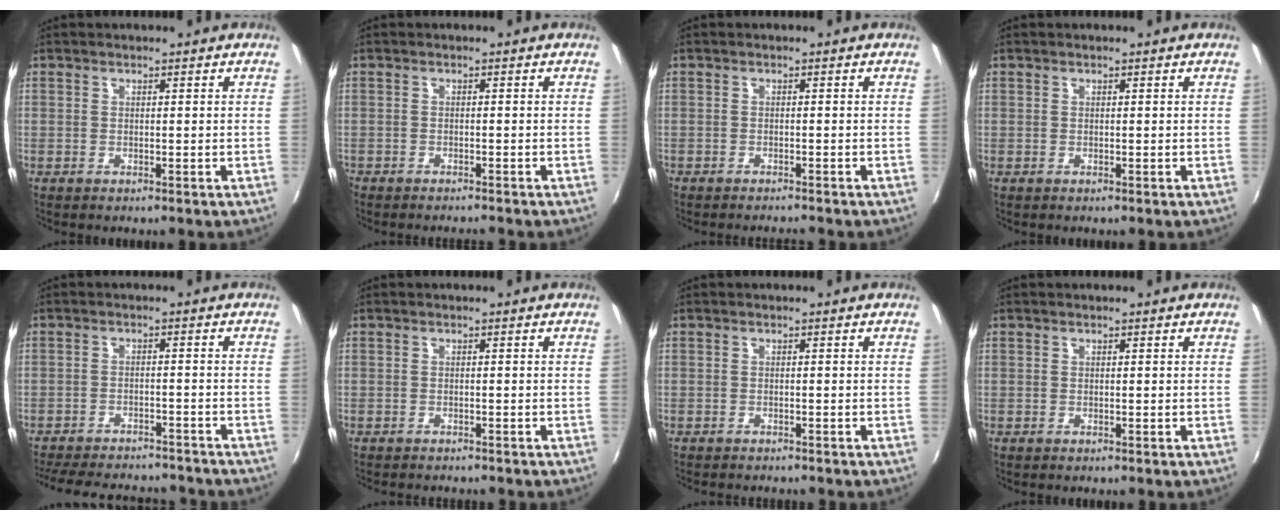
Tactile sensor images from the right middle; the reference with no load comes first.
{"total": 2.4, "force": [-2.3, 0.4, 0.6], "torque": [-0.029, -0.009, -0.043]}
{"total": 2.6, "force": [-2.5, 0.3, 0.7], "torque": [-0.028, -0.010, -0.044]}
{"total": 0.0}
{"total": 18.3, "force": [-15.9, 5.3, 7.1], "torque": [-0.157, -0.005, -0.216]}
{"total": 3.0, "force": [-2.8, 0.5, 1.0], "torque": [-0.026, -0.013, -0.043]}
{"total": 2.9, "force": [-2.7, 0.5, 0.9], "torque": [-0.025, -0.013, -0.042]}
{"total": 0.0}